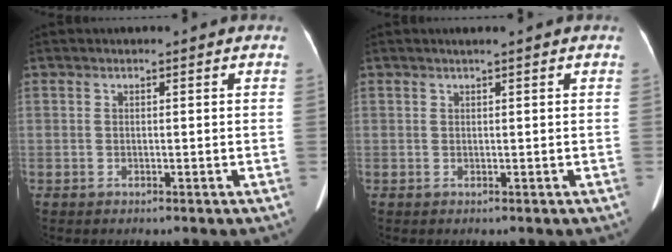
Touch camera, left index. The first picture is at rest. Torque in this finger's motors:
{"motor_torque": [-0.05, -0.02, -0.01, 0.03]}